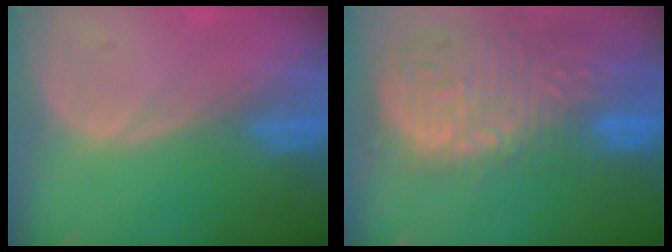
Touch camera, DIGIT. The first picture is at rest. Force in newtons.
{"total": 15.3, "press": 12.6, "slide": 8.7}